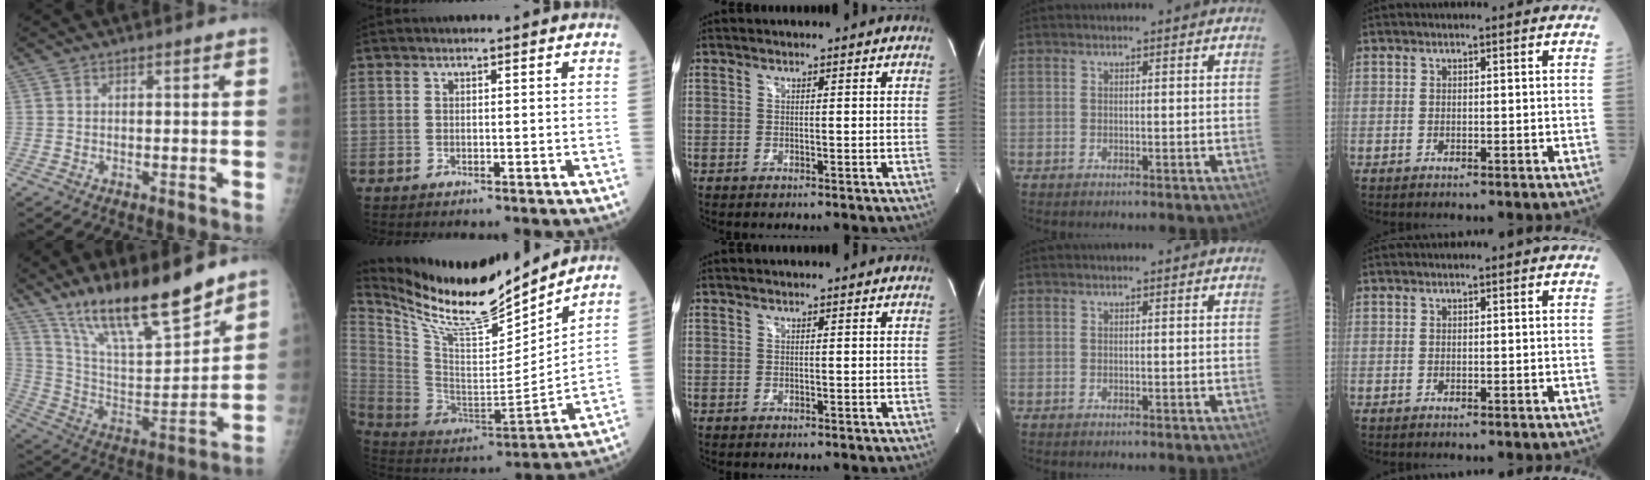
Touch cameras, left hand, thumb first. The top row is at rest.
{"thumb": {"total": 21.0, "force": [16.0, 4.6, 12.8], "torque": [-0.189, -0.081, 0.288]}, "index": {"total": 18.1, "force": [16.4, 1.5, 7.4], "torque": [-0.158, -0.026, 0.299]}}